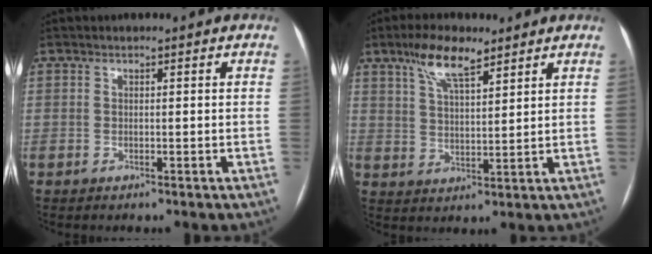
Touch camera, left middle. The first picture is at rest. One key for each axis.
{"total": 7.8, "fx": 5.3, "fy": 2.0, "fz": 5.3, "tx": -0.108, "ty": 0.011, "tz": 0.101}